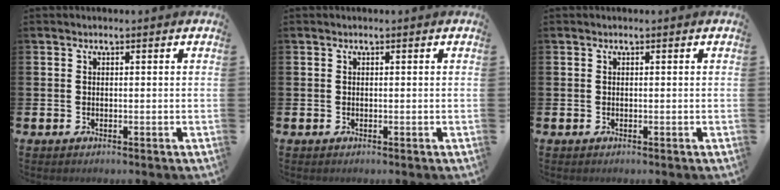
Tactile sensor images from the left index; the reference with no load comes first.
{"total": 0.0}
{"total": 0.0}